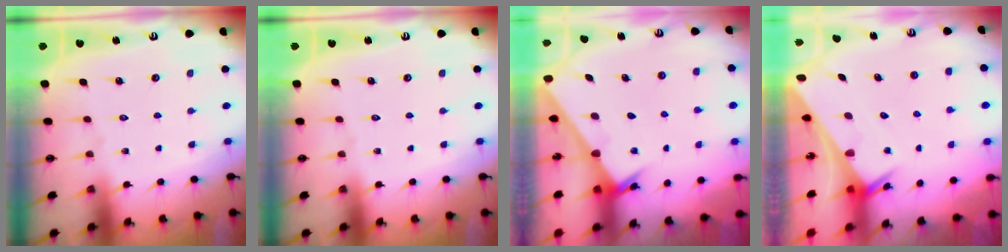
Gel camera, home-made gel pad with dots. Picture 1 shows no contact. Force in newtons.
{"total": 0.0}
{"total": 2.4, "press": 2.4, "slide": 0.2}
{"total": 2.7, "press": 2.7, "slide": 0.1}